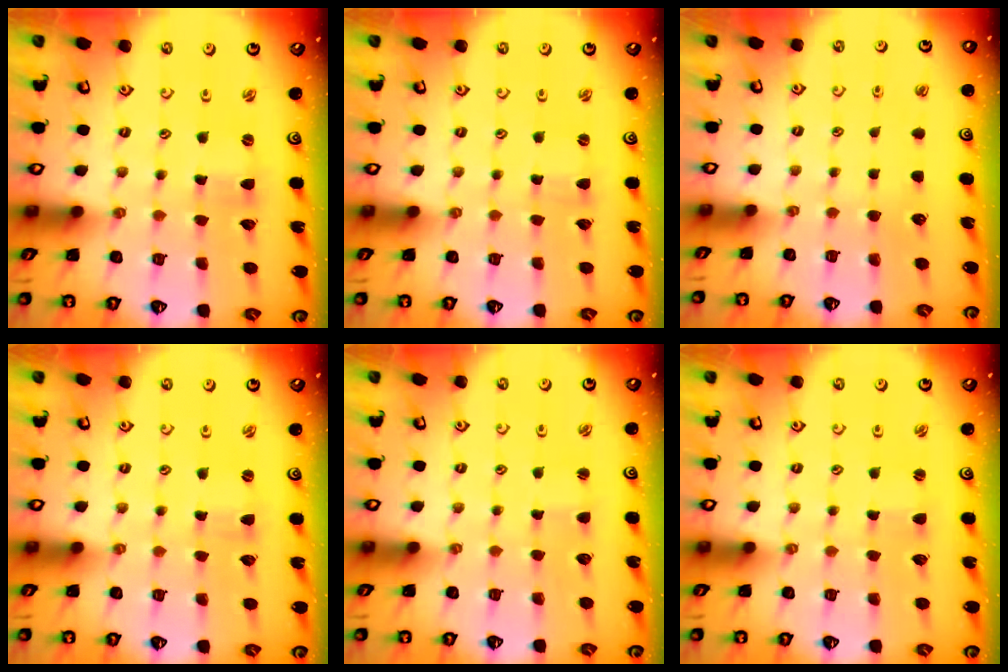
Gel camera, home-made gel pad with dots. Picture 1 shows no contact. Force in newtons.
{"total": 0.0}
{"total": 0.0}
{"total": 0.0}
{"total": 0.8, "press": 0.7, "slide": 0.3}
{"total": 0.0}